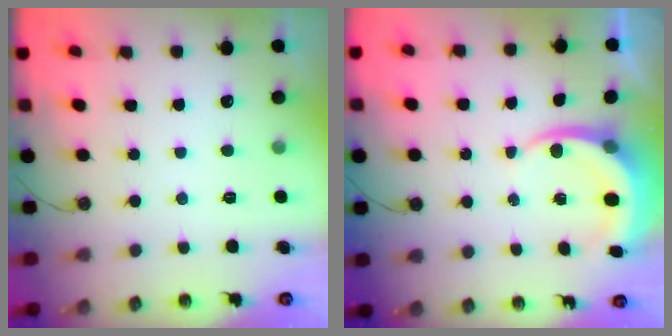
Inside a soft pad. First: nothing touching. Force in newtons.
{"total": 5.8, "press": 5.8, "slide": 0.7}